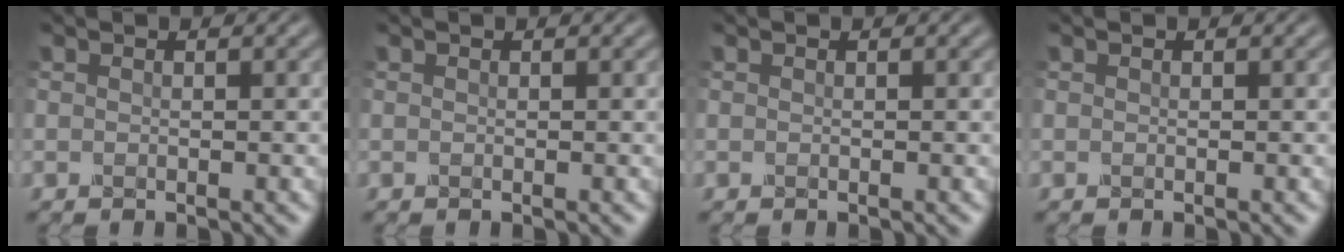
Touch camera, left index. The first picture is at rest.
{"total": 0.0}
{"total": 0.0}
{"total": 0.0}